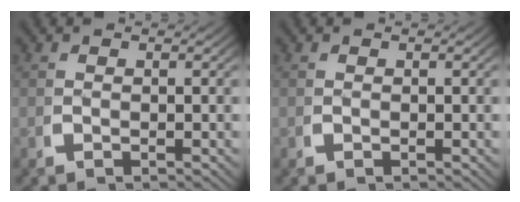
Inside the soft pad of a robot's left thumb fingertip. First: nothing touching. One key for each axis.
{"total": 0.0}